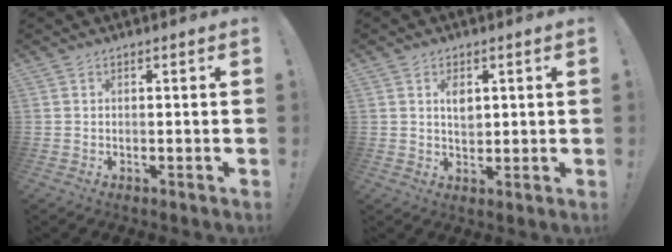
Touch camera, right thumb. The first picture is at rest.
{"total": 3.9, "force": [1.3, 2.5, 2.8], "torque": [-0.038, -0.005, 0.019]}